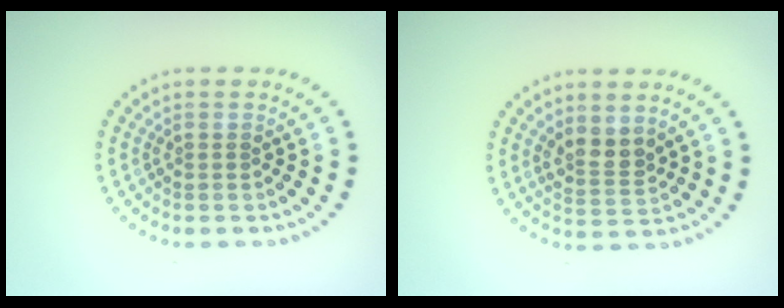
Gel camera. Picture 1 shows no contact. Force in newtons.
{"total": 2.4, "press": 2.1, "slide": 1.2}